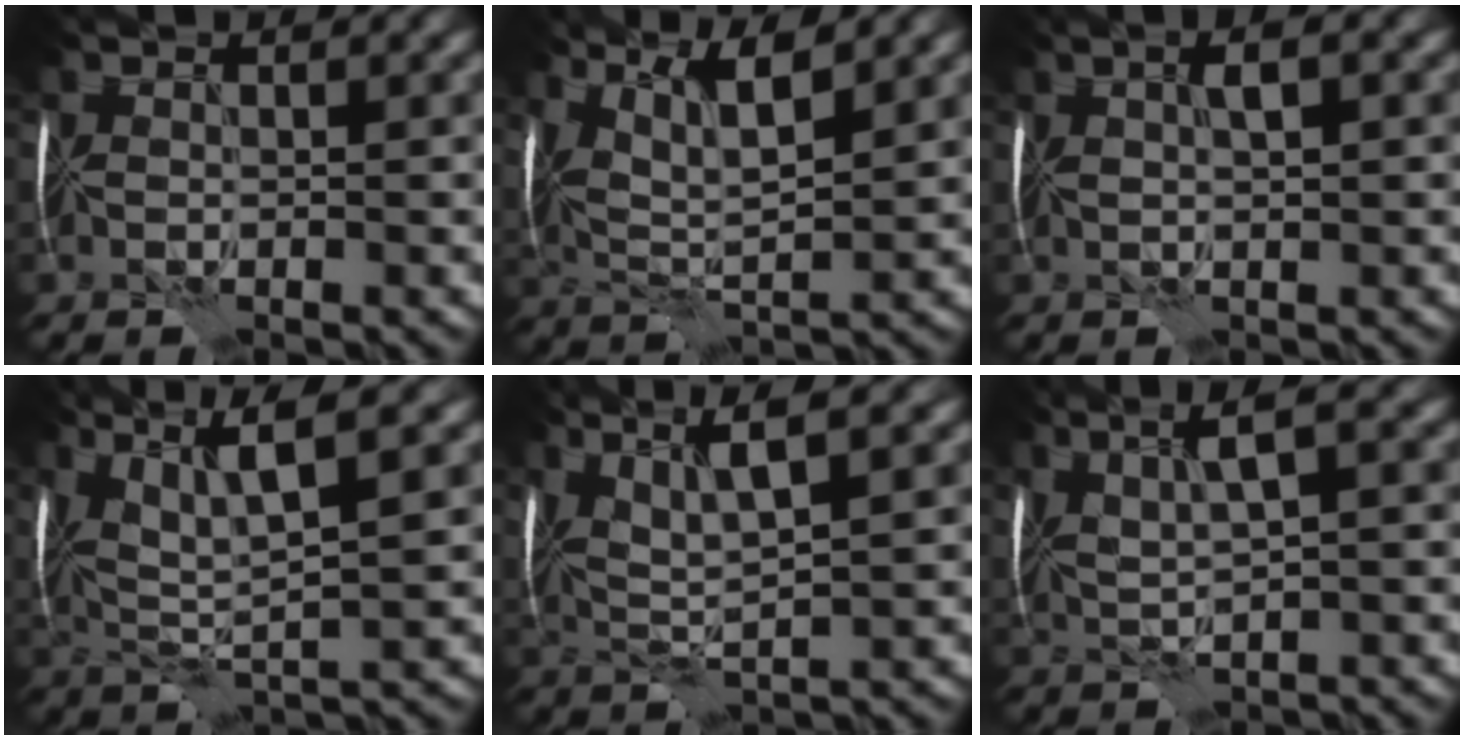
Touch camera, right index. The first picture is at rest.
{"total": 5.6, "force": [2.8, 1.5, 4.6], "torque": [-0.088, -0.001, 0.044]}
{"total": 2.4, "force": [0.4, 0.4, 2.3], "torque": [-0.047, 0.006, 0.004]}
{"total": 7.4, "force": [3.2, 1.2, 6.6], "torque": [-0.125, 0.012, 0.060]}
{"total": 5.7, "force": [2.5, 0.7, 5.0], "torque": [-0.098, 0.004, 0.049]}
{"total": 4.5, "force": [1.4, 0.7, 4.2], "torque": [-0.088, 0.005, 0.028]}